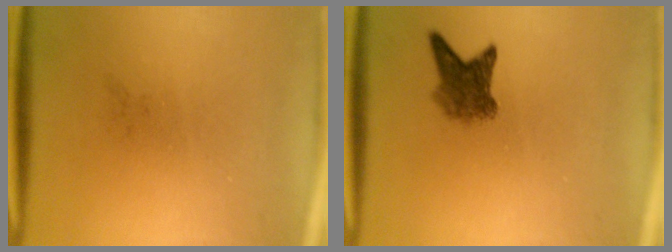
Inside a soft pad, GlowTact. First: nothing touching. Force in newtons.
{"total": 4.1}